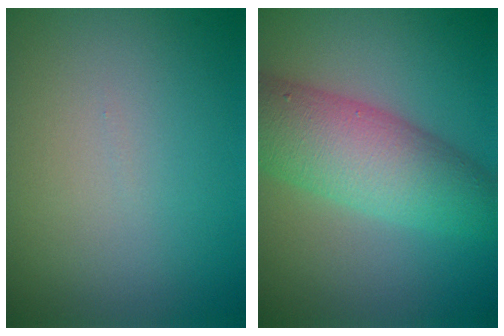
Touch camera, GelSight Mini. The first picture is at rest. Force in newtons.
{"total": 7.5, "press": 7.5, "slide": 0.1}